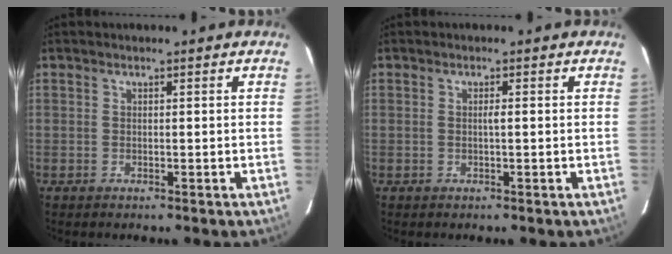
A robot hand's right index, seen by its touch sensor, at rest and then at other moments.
{"total": 0.8, "force": [0.0, 0.0, 0.8], "torque": [-0.017, 0.000, -0.002]}